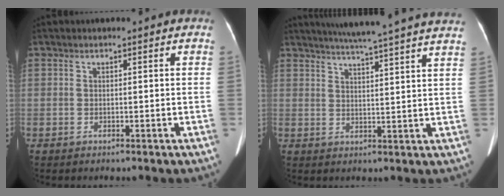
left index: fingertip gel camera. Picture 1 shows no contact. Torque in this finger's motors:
{"motor_torque": [0.03, -0.56, 0.00, 0.06]}